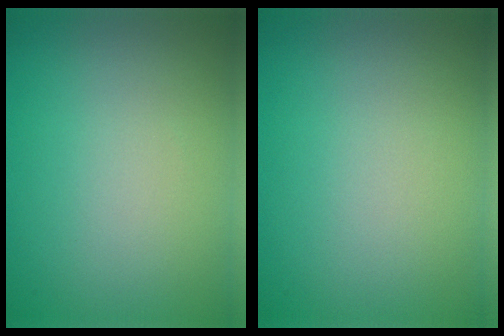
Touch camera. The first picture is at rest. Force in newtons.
{"total": 0.0}